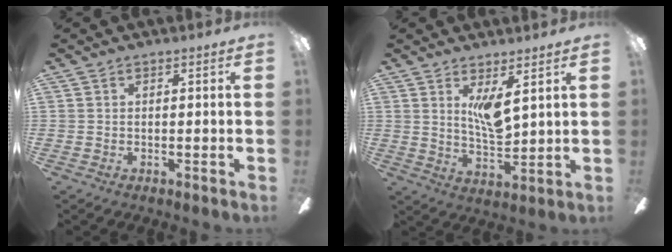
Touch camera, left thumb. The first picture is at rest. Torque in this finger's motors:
{"motor_torque": [0.04, -0.09, 0.62, -0.20, 0.06]}